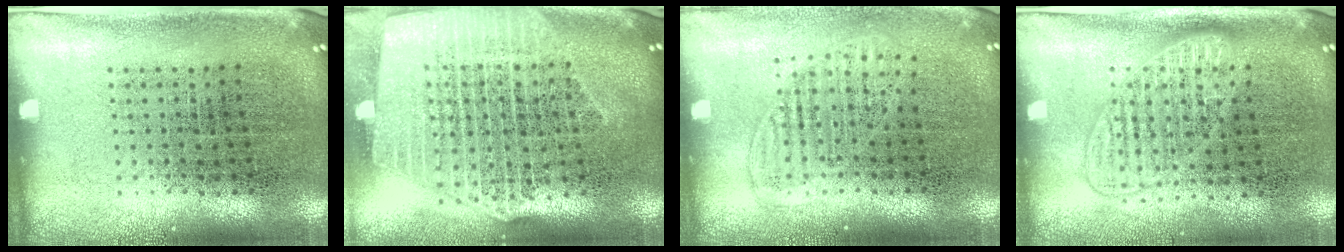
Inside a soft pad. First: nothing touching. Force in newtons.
{"total": 2.5, "press": 2.2, "slide": 1.2}
{"total": 1.3, "press": 1.1, "slide": 0.7}
{"total": 1.4, "press": 1.3, "slide": 0.4}